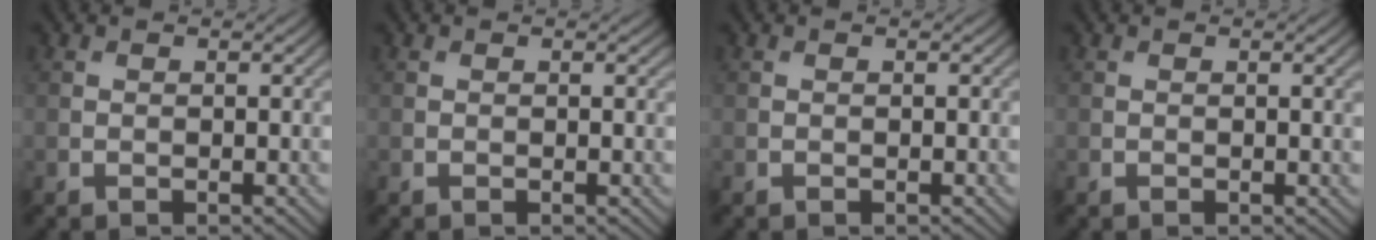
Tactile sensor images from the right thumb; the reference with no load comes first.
{"total": 0.0}
{"total": 0.0}
{"total": 1.3, "force": [0.4, 0.2, 1.2], "torque": [-0.016, 0.001, 0.005]}